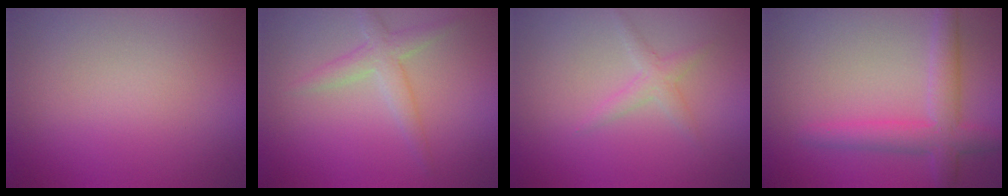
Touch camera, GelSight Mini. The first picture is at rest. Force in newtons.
{"total": 2.5, "press": 2.5, "slide": 0.1}
{"total": 1.5, "press": 1.5, "slide": 0.1}
{"total": 4.1, "press": 4.1, "slide": 0.3}